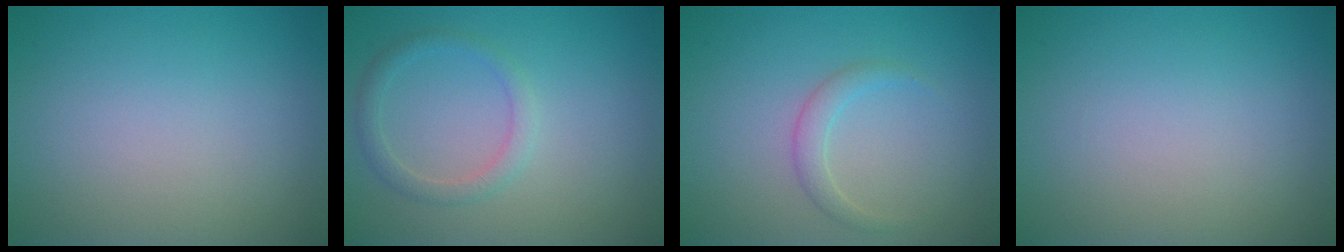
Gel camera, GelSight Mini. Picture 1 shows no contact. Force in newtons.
{"total": 1.8, "press": 1.8, "slide": 0.0}
{"total": 1.6, "press": 1.6, "slide": 0.2}
{"total": 0.0}